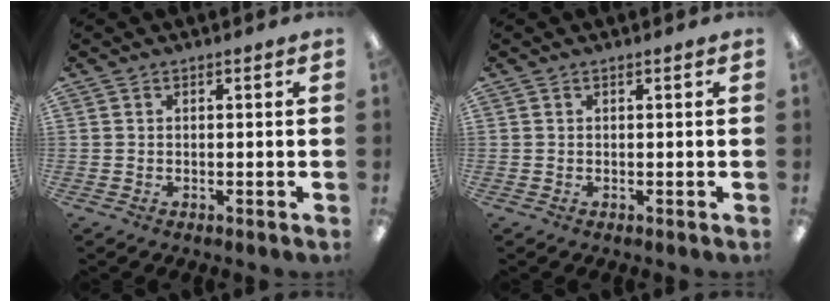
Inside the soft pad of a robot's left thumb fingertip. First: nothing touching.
{"total": 0.0}